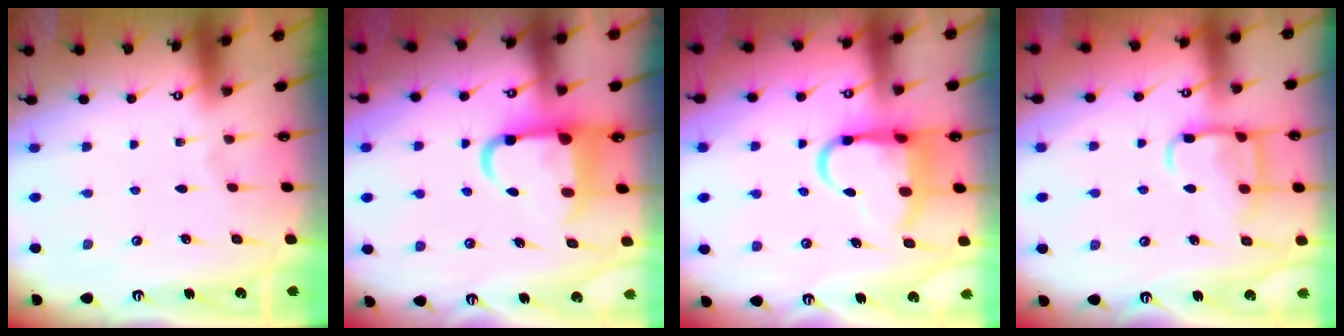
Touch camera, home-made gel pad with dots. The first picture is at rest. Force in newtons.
{"total": 8.8, "press": 8.4, "slide": 2.4}
{"total": 12.2, "press": 12.1, "slide": 1.9}
{"total": 12.6, "press": 12.5, "slide": 1.3}